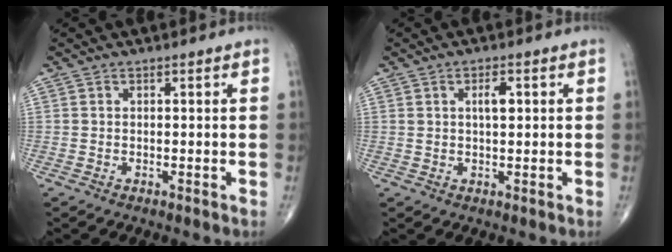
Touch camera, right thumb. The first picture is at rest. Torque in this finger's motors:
{"motor_torque": [0.28, 0.08, 0.05, 0.04, 0.01]}